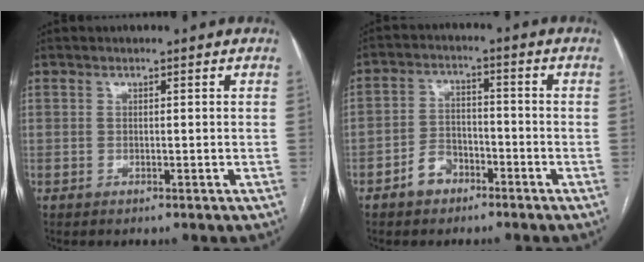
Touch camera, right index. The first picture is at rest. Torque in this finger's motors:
{"motor_torque": [0.08, -0.05, -0.17, -0.07]}